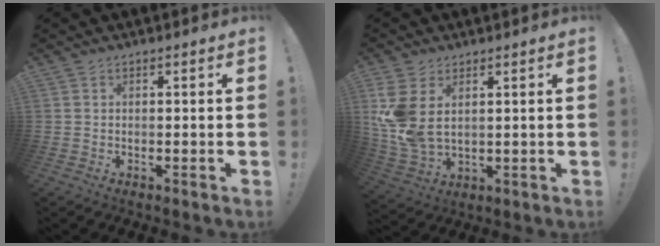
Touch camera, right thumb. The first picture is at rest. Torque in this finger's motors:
{"motor_torque": [2.07, 2.12, 1.05, 0.31, 0.22]}